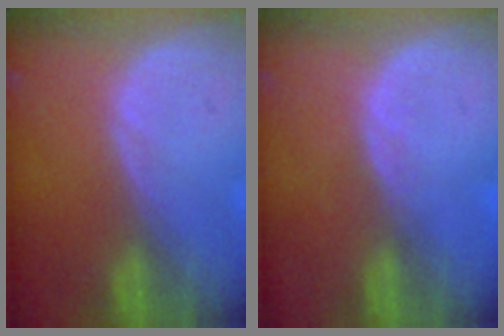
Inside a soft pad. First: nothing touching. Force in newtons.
{"total": 0.7, "press": 0.6, "slide": 0.2}